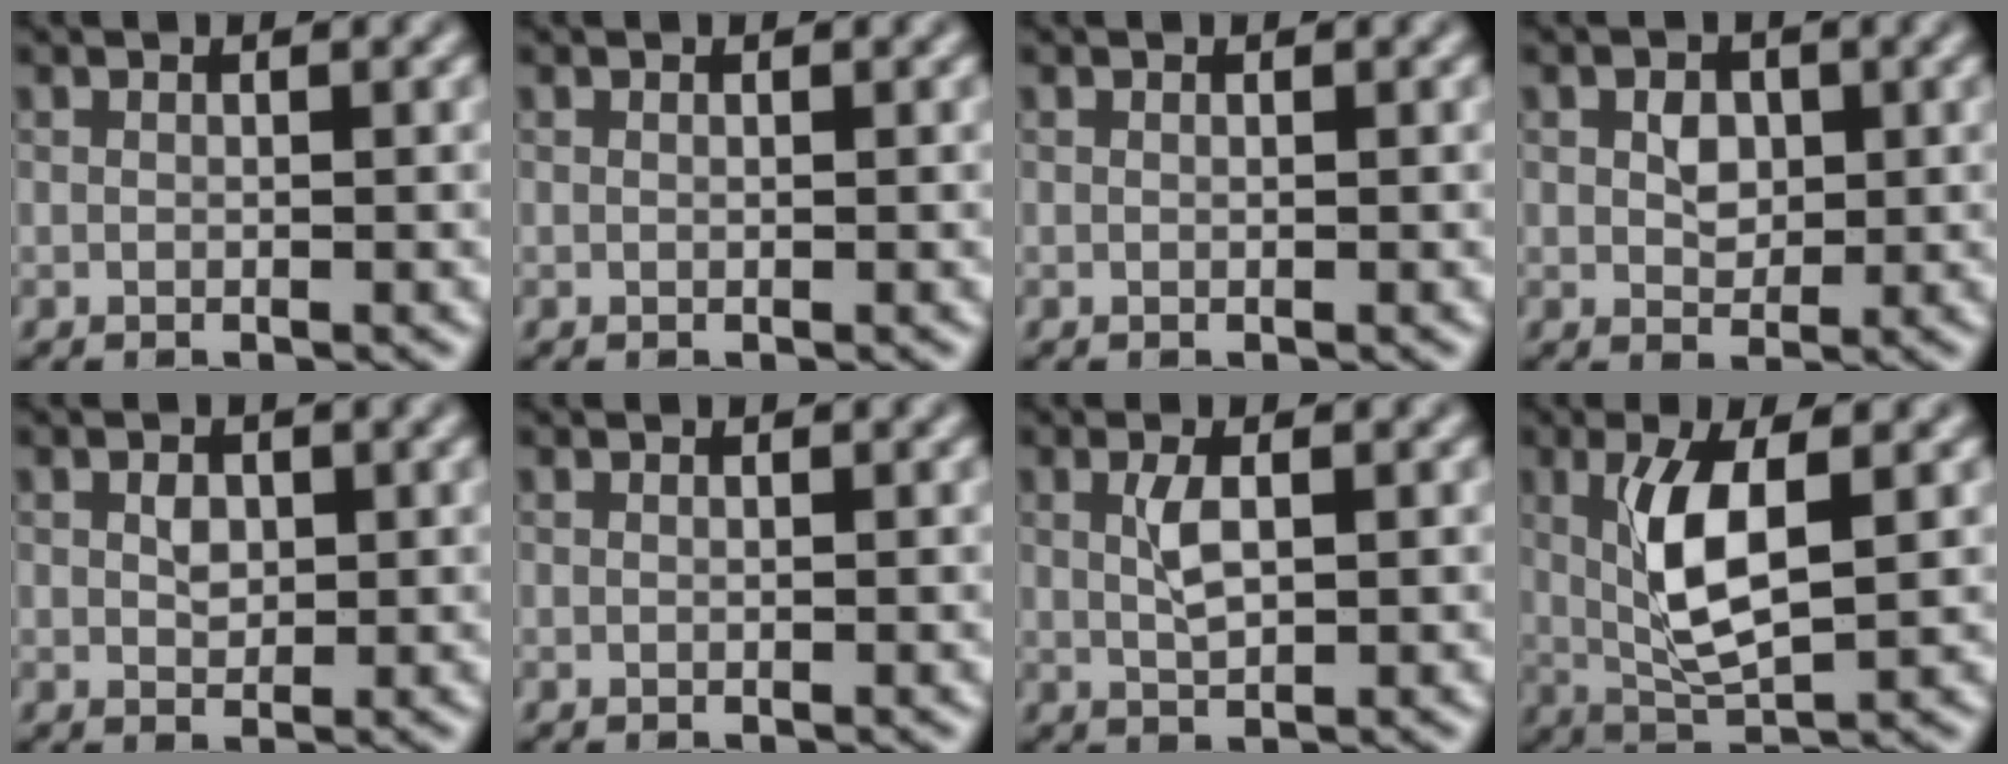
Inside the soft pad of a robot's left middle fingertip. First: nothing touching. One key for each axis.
{"total": 0.0}
{"total": 0.0}
{"total": 1.6, "fx": 0.2, "fy": 1.3, "fz": 0.9, "tx": -0.020, "ty": 0.000, "tz": 0.007}
{"total": 1.0, "fx": 0.1, "fy": 0.8, "fz": 0.6, "tx": -0.014, "ty": 0.000, "tz": 0.007}
{"total": 0.0}
{"total": 1.7, "fx": 0.3, "fy": 0.6, "fz": 1.6, "tx": -0.040, "ty": 0.003, "tz": 0.011}
{"total": 5.5, "fx": 0.8, "fy": 1.7, "fz": 5.2, "tx": -0.109, "ty": -0.003, "tz": 0.024}